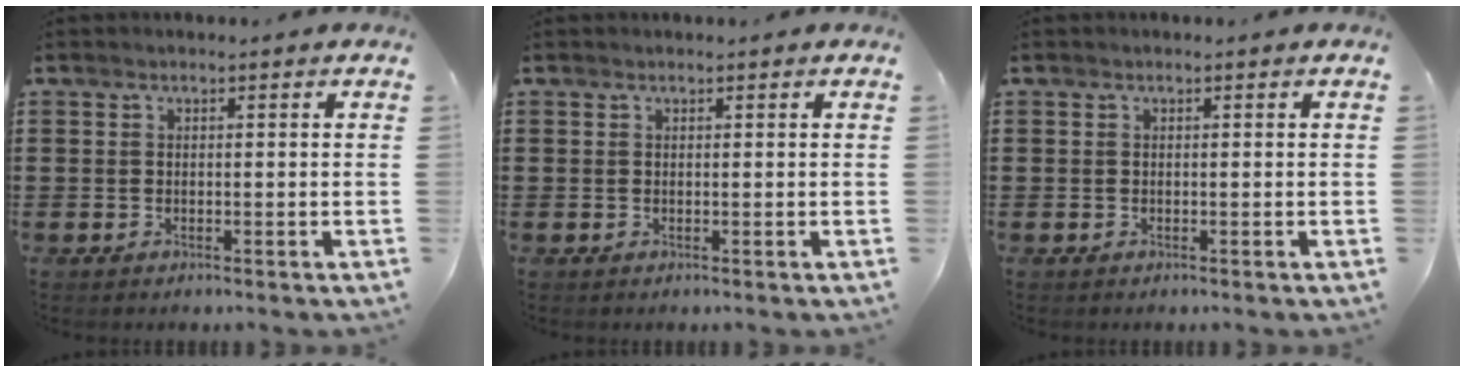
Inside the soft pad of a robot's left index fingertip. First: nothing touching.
{"total": 0.0}
{"total": 0.0}